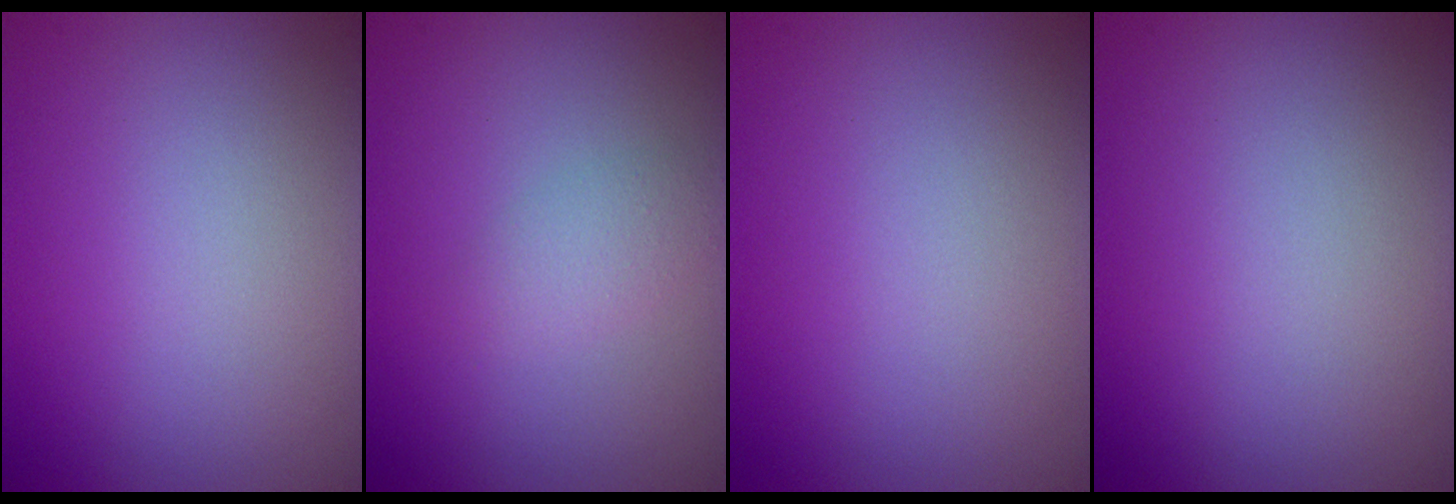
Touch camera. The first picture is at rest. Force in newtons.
{"total": 1.6, "press": 1.6, "slide": 0.0}
{"total": 0.0}
{"total": 0.0}